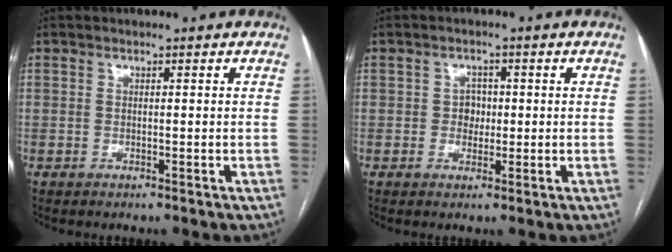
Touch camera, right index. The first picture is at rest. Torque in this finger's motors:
{"motor_torque": [0.27, 0.19, 0.00, 0.00]}